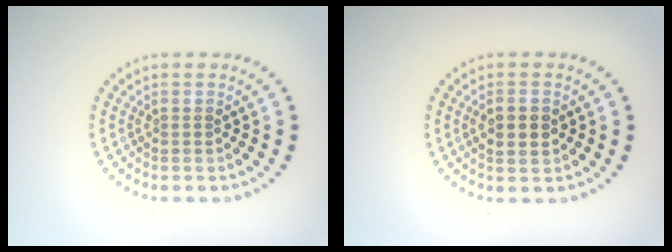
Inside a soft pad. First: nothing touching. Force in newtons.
{"total": 2.1, "press": 2.1, "slide": 0.1}